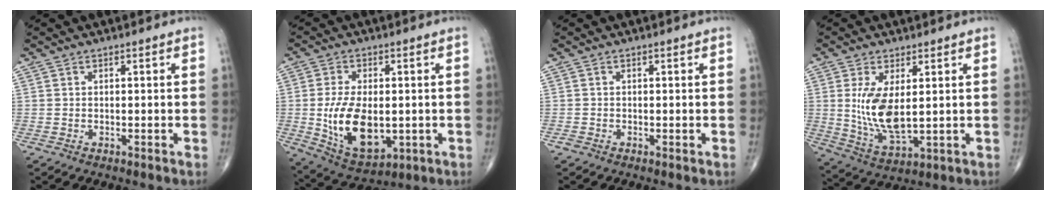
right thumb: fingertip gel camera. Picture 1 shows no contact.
{"total": 14.2, "force": [-1.4, 7.9, 11.7], "torque": [-0.199, -0.013, -0.005]}
{"total": 0.6, "force": [-0.3, 0.4, 0.4], "torque": [-0.005, -0.002, -0.009]}
{"total": 10.5, "force": [1.4, 4.6, 9.4], "torque": [-0.179, -0.023, 0.040]}